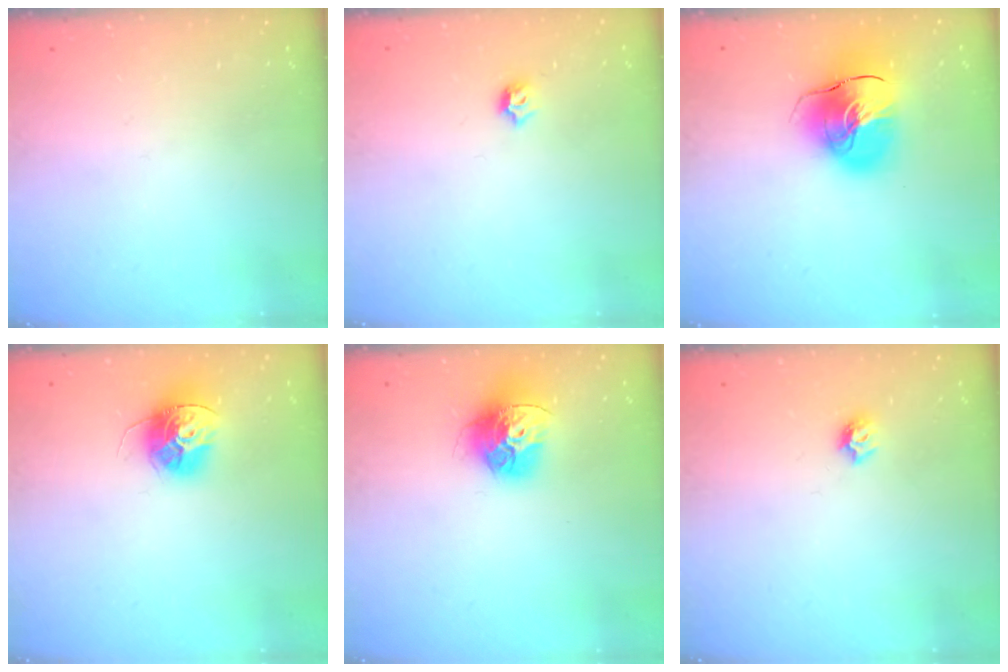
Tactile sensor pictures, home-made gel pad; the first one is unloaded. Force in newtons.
{"total": 3.7, "press": 3.6, "slide": 0.6}
{"total": 16.2, "press": 16.0, "slide": 2.3}
{"total": 13.1, "press": 13.1, "slide": 0.7}
{"total": 15.3, "press": 15.2, "slide": 1.7}
{"total": 5.7, "press": 5.6, "slide": 0.8}